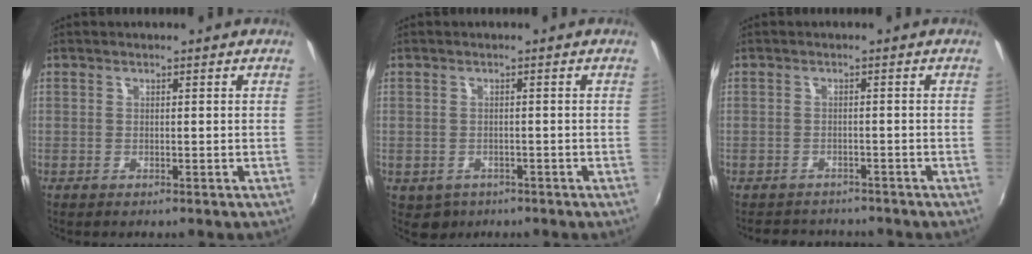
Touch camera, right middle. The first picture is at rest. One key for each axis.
{"total": 3.7, "fx": -1.5, "fy": 3.1, "fz": 1.2, "tx": -0.030, "ty": -0.006, "tz": -0.016}
{"total": 5.5, "fx": -4.9, "fy": 2.3, "fz": 0.9, "tx": -0.027, "ty": -0.001, "tz": -0.073}